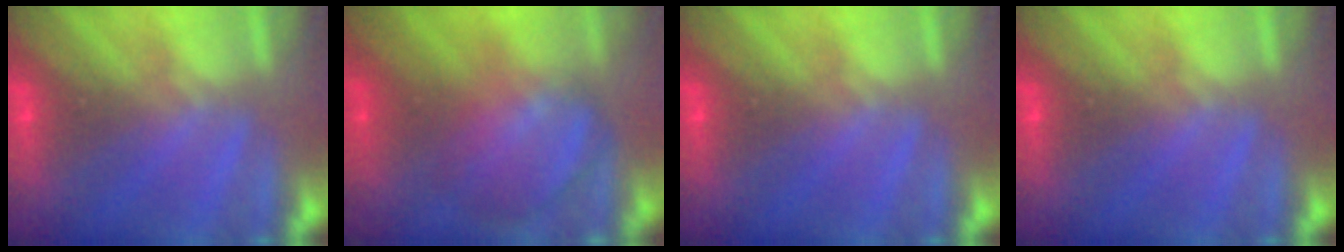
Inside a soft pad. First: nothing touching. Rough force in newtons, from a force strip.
{"total": 3.3}
{"total": 0.0}
{"total": 0.0}